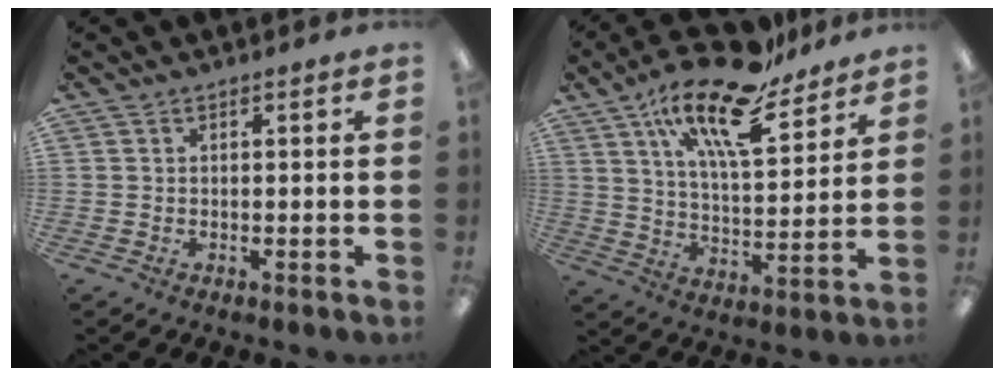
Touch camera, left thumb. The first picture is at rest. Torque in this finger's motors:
{"motor_torque": [0.38, 0.41, 1.49, -1.28, 0.41]}